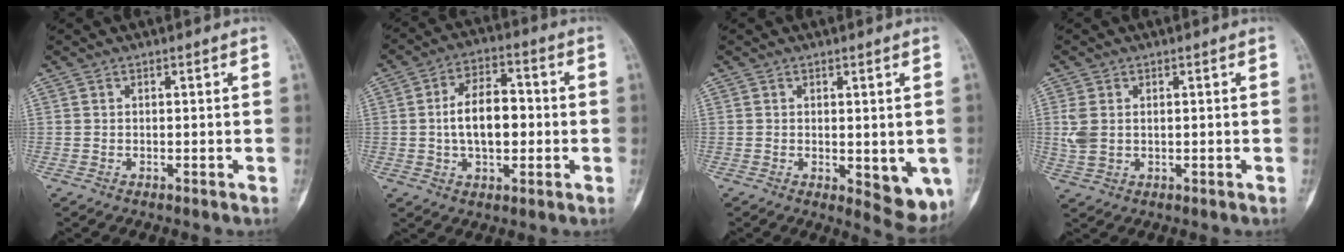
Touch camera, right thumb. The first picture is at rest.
{"total": 11.0, "force": [-0.3, 6.3, 9.1], "torque": [-0.135, 0.020, -0.009]}
{"total": 7.6, "force": [-1.3, 3.3, 6.8], "torque": [-0.064, -0.018, -0.008]}
{"total": 4.2, "force": [0.6, 2.8, 3.0], "torque": [-0.079, 0.001, 0.018]}